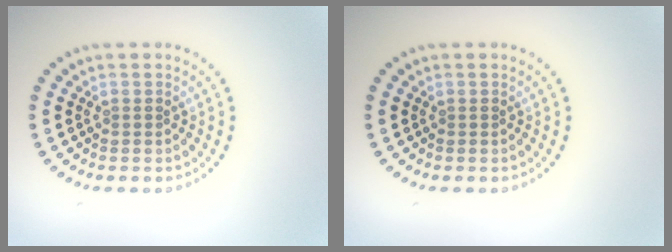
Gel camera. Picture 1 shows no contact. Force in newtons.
{"total": 0.0}